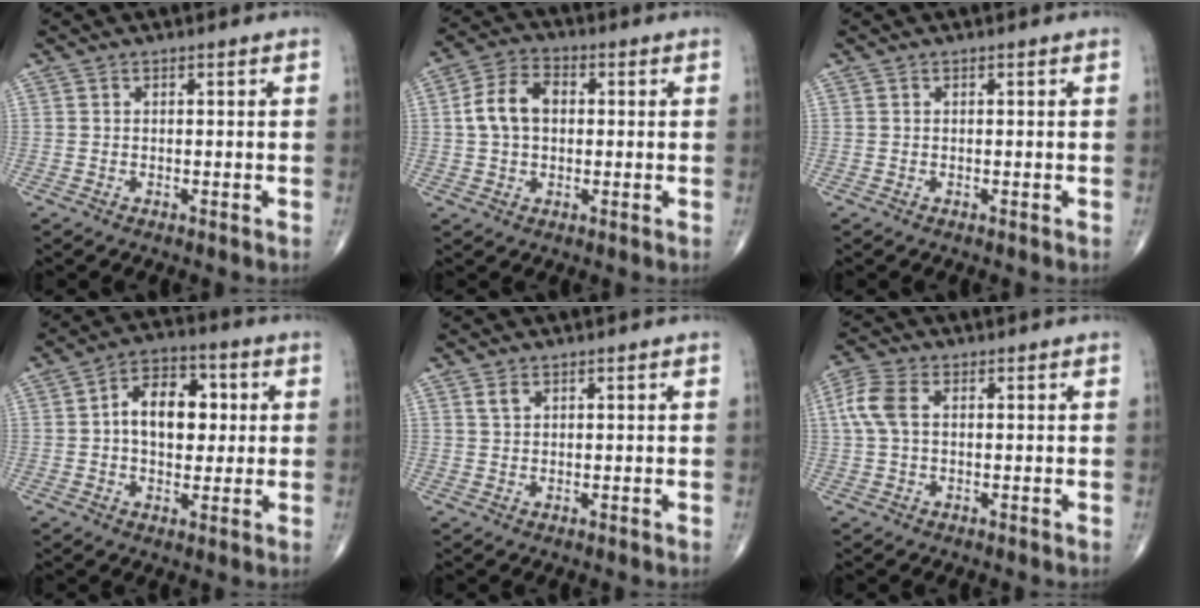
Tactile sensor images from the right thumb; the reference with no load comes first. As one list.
[{"total": 8.5, "force": [0.8, 5.8, 6.1], "torque": [-0.113, 0.022, 0.010]}, {"total": 0.0}, {"total": 11.3, "force": [1.2, 7.2, 8.6], "torque": [-0.104, 0.016, 0.013]}, {"total": 1.6, "force": [1.0, 0.9, 0.9], "torque": [-0.016, 0.000, 0.021]}, {"total": 6.0, "force": [0.9, 3.6, 4.8], "torque": [-0.130, 0.019, 0.016]}]